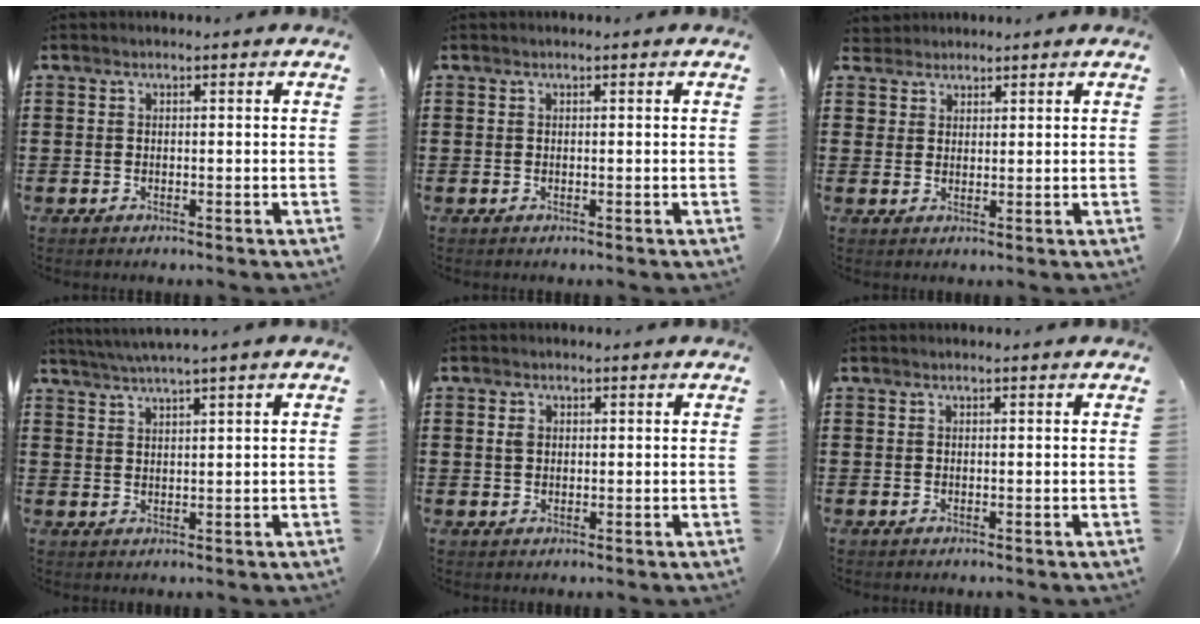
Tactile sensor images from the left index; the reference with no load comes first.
{"total": 0.0}
{"total": 2.5, "force": [2.0, 1.4, -0.2], "torque": [-0.005, 0.008, 0.040]}
{"total": 2.7, "force": [2.2, -0.8, 1.4], "torque": [-0.029, -0.005, 0.040]}
{"total": 1.5, "force": [0.4, 1.1, 0.9], "torque": [-0.021, 0.006, 0.008]}
{"total": 0.0}